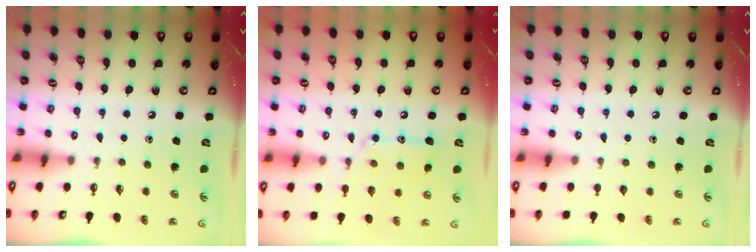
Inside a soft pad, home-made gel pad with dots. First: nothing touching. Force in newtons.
{"total": 12.5, "press": 12.5, "slide": 0.8}
{"total": 0.0}